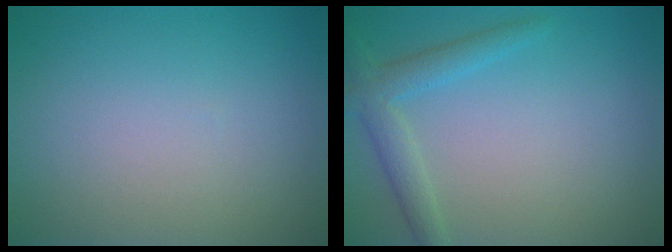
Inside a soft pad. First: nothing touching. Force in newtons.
{"total": 2.7, "press": 2.7, "slide": 0.1}